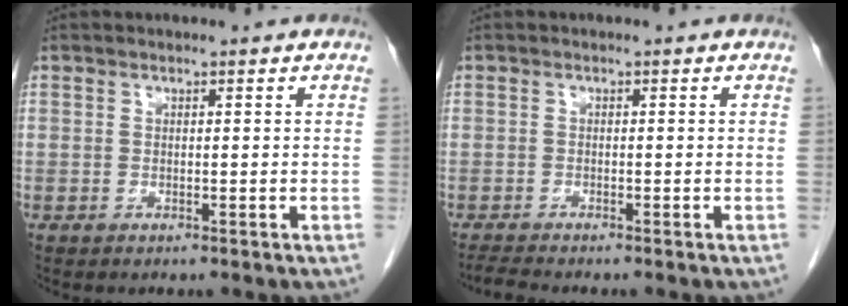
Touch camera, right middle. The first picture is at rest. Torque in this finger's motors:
{"motor_torque": [0.39, -0.16, -0.02, -0.01]}